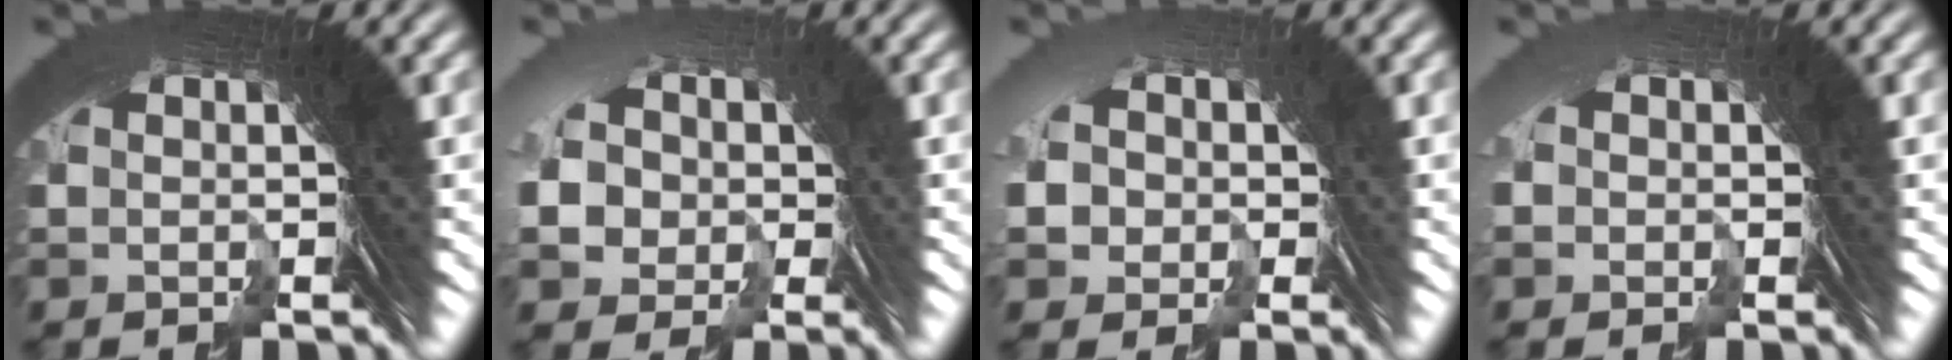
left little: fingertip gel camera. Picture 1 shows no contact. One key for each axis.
{"total": 5.6, "fx": -1.0, "fy": 5.1, "fz": 2.0, "tx": -0.081, "ty": -0.023, "tz": -0.009}
{"total": 2.7, "fx": -0.6, "fy": 2.6, "fz": 0.4, "tx": -0.029, "ty": 0.003, "tz": -0.016}
{"total": 1.2, "fx": -0.9, "fy": -0.2, "fz": -0.8, "tx": 0.016, "ty": 0.009, "tz": -0.017}